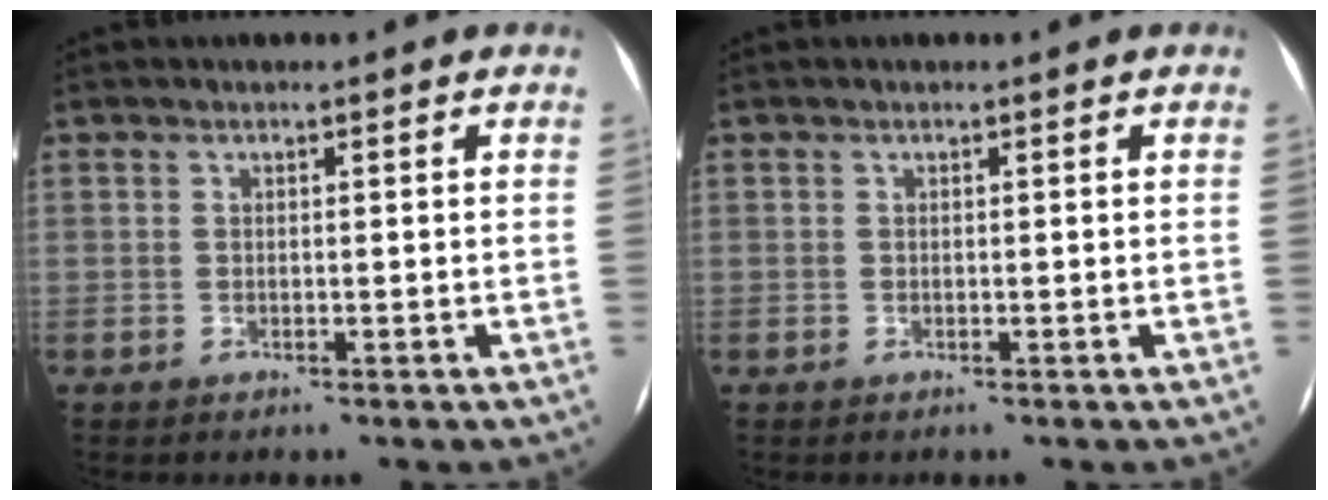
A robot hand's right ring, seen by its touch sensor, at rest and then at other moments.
{"total": 0.0}